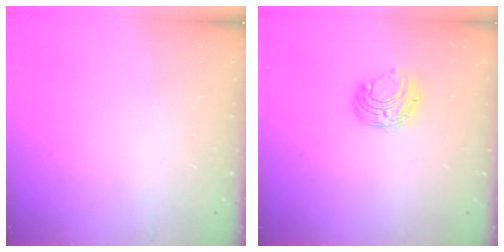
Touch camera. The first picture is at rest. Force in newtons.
{"total": 7.6, "press": 7.6, "slide": 0.6}